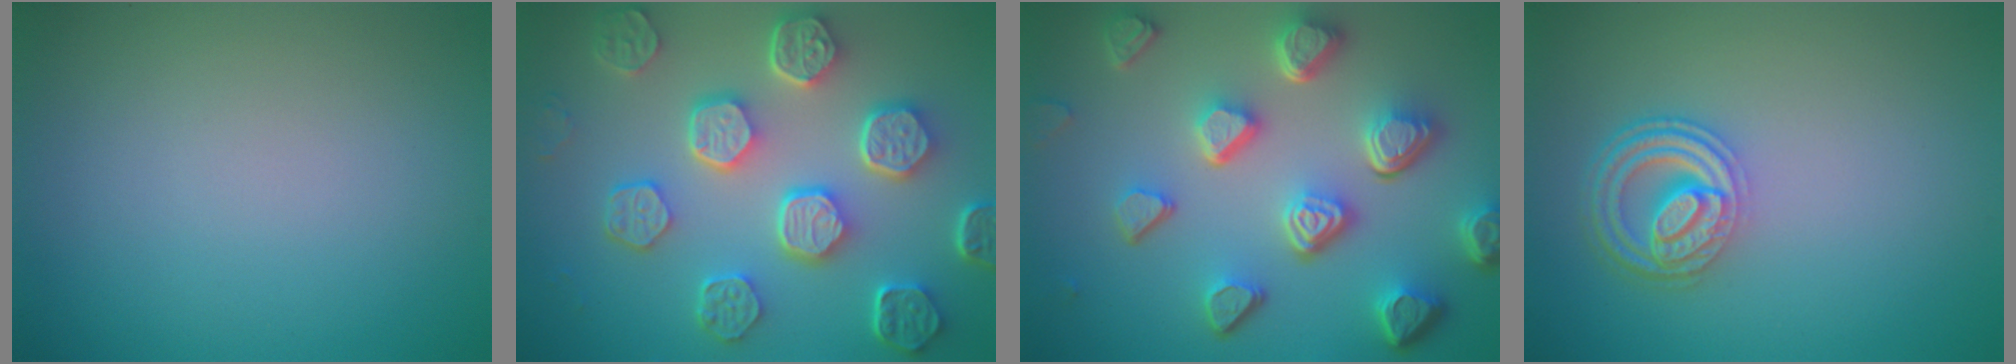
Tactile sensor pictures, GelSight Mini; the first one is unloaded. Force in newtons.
{"total": 7.9, "press": 6.0, "slide": 5.2}
{"total": 7.7, "press": 5.7, "slide": 5.3}
{"total": 4.6, "press": 3.6, "slide": 2.9}